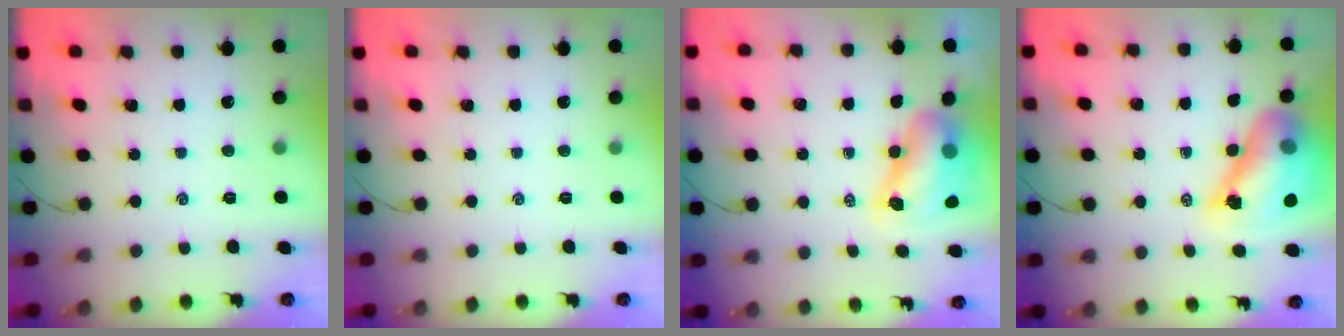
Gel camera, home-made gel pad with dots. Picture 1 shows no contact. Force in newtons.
{"total": 0.0}
{"total": 9.7, "press": 9.4, "slide": 2.6}
{"total": 15.9, "press": 15.3, "slide": 4.4}